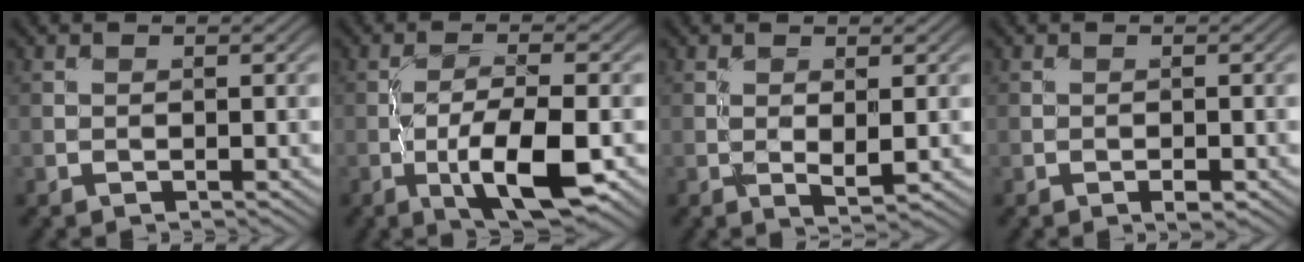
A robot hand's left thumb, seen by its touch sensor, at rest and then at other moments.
{"total": 7.6, "force": [-2.5, 2.2, 6.9], "torque": [-0.125, 0.003, -0.047]}
{"total": 2.1, "force": [0.2, 0.7, 1.9], "torque": [-0.038, -0.006, 0.005]}
{"total": 1.2, "force": [-0.6, 0.4, 0.9], "torque": [-0.012, 0.001, -0.011]}